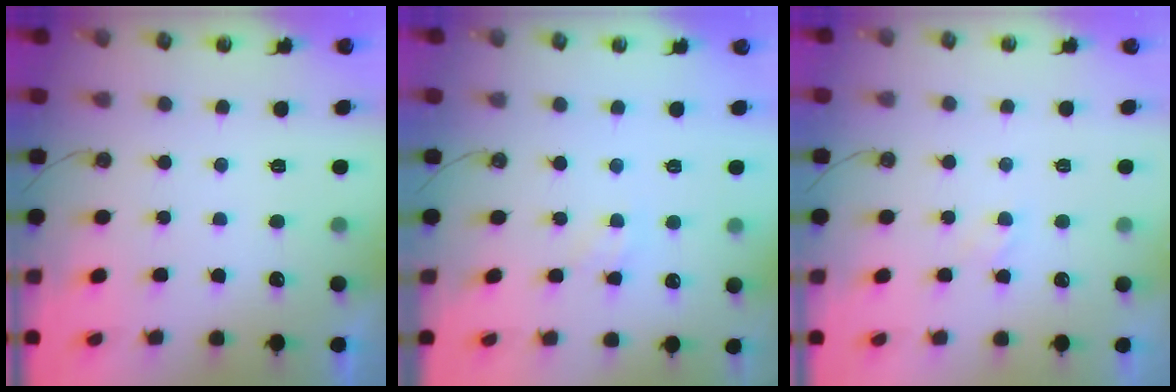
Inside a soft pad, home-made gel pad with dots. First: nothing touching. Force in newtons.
{"total": 1.1, "press": 1.0, "slide": 0.2}
{"total": 2.2, "press": 2.2, "slide": 0.3}